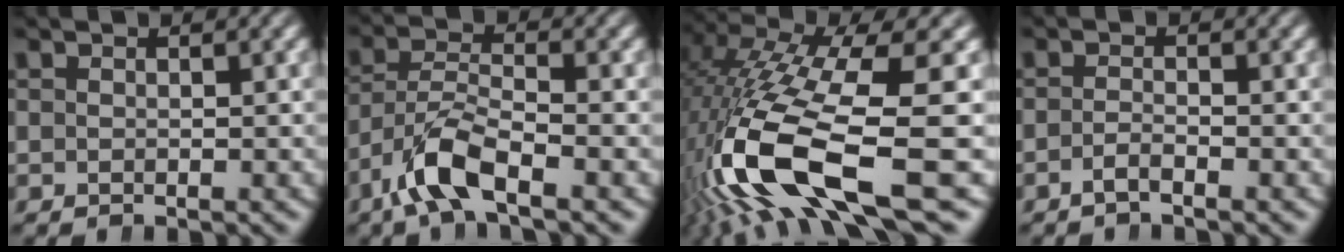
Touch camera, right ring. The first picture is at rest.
{"total": 4.9, "force": [-1.8, 2.5, 3.8], "torque": [-0.089, -0.026, -0.022]}
{"total": 12.2, "force": [-2.9, 6.0, 10.2], "torque": [-0.236, -0.049, -0.018]}
{"total": 1.6, "force": [-1.5, 0.1, 0.7], "torque": [-0.016, -0.006, -0.027]}